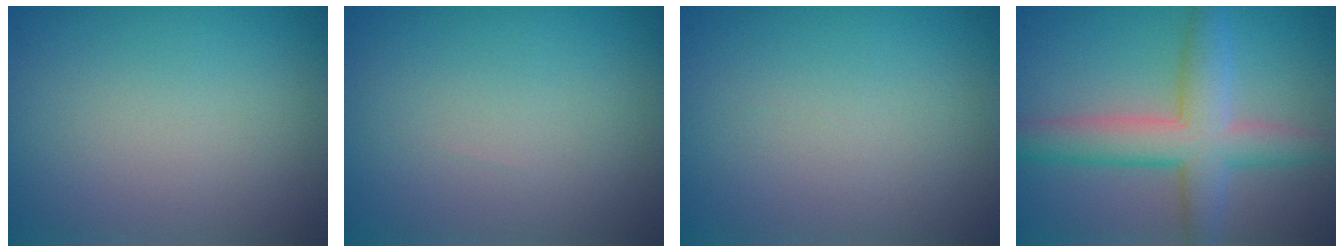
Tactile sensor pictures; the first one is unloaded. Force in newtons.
{"total": 0.0}
{"total": 0.0}
{"total": 5.9, "press": 5.9, "slide": 0.2}